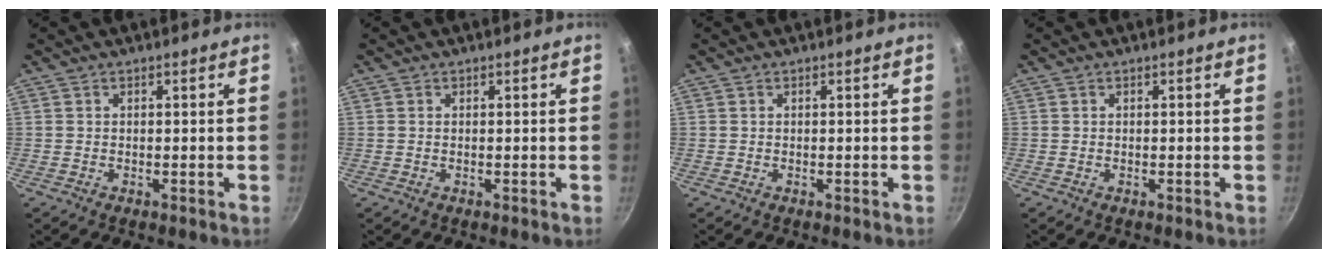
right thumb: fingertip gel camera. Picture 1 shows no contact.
{"total": 0.0}
{"total": 0.0}
{"total": 0.0}